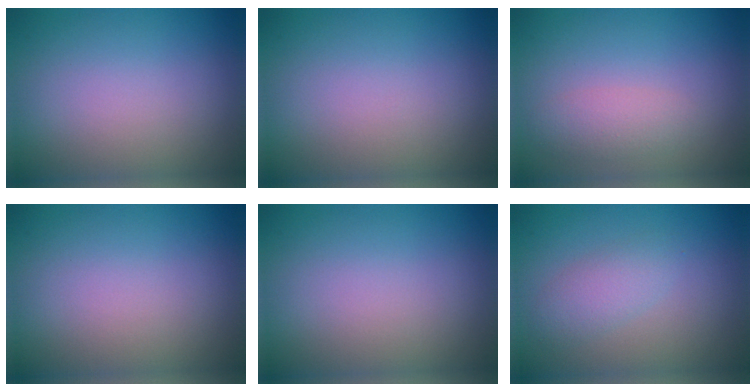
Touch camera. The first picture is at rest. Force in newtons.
{"total": 0.0}
{"total": 1.9, "press": 1.9, "slide": 0.0}
{"total": 0.0}
{"total": 0.0}
{"total": 2.2, "press": 2.2, "slide": 0.0}